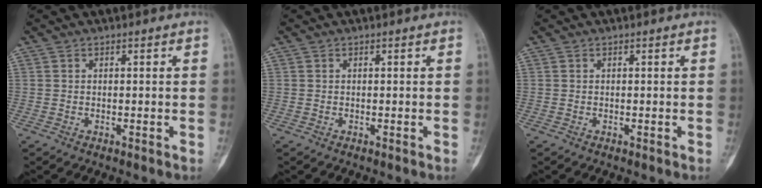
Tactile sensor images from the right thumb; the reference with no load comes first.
{"total": 0.0}
{"total": 0.0}